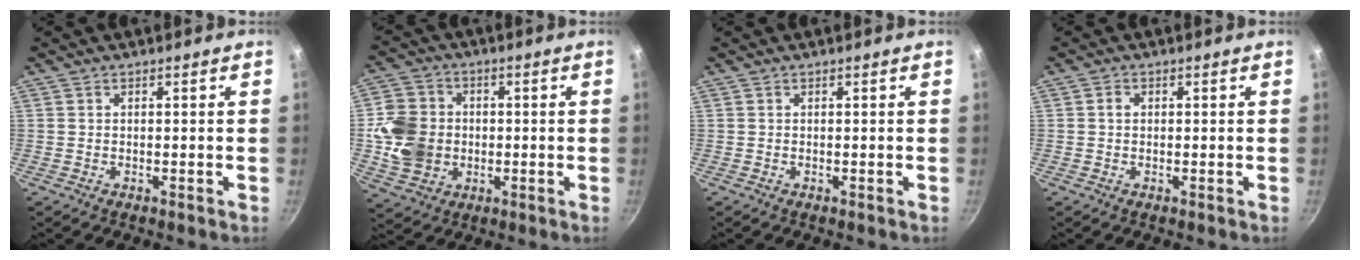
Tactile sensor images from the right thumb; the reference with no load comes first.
{"total": 11.7, "force": [-0.6, 10.1, 5.8], "torque": [-0.085, 0.010, -0.011]}
{"total": 0.0}
{"total": 1.2, "force": [0.1, 0.9, 0.7], "torque": [-0.011, 0.006, 0.002]}